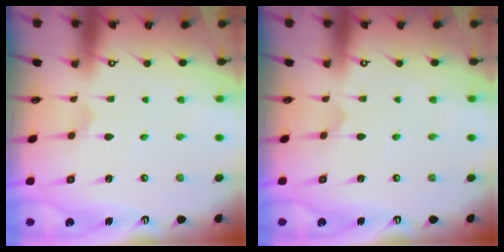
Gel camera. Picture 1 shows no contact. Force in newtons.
{"total": 0.0}